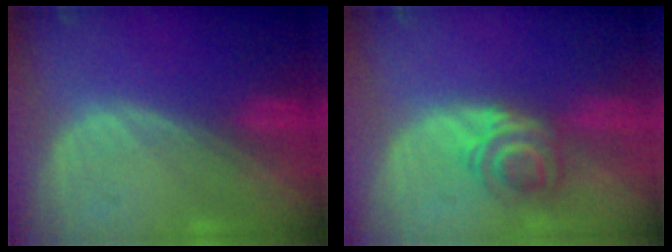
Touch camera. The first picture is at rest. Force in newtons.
{"total": 5.9, "press": 4.8, "slide": 3.3}